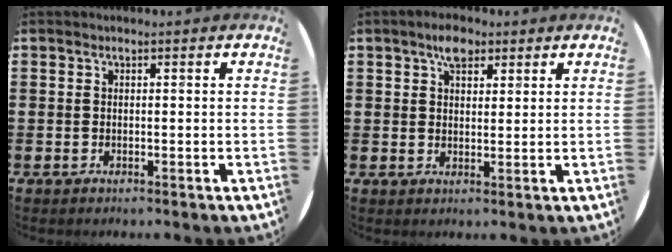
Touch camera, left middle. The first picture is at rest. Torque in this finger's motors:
{"motor_torque": [0.19, -0.17, 0.10, 0.04]}